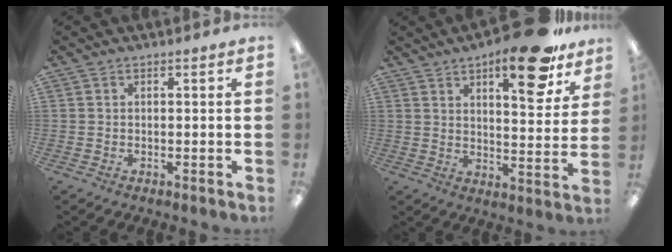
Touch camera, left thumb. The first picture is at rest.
{"total": 16.3, "force": [10.9, 5.4, 10.9], "torque": [-0.139, -0.065, 0.172]}